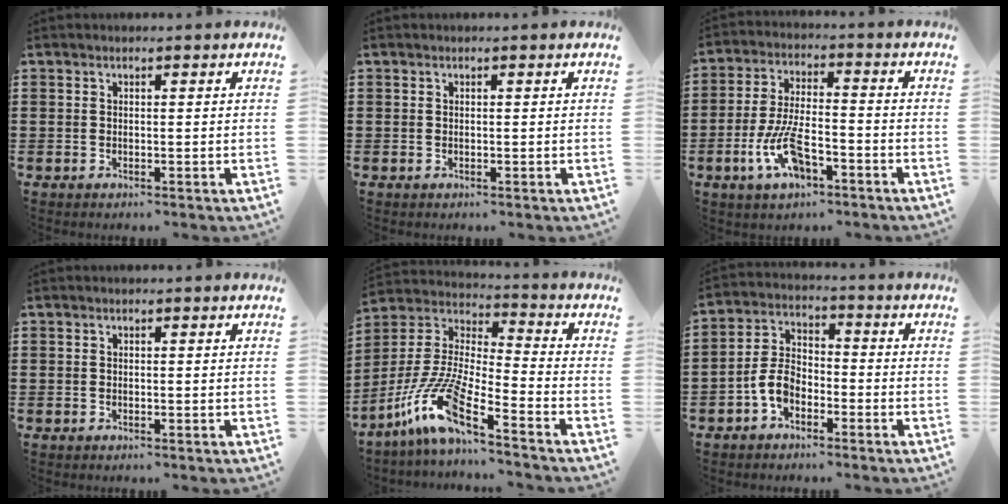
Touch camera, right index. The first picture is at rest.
{"total": 0.0}
{"total": 9.4, "force": [-3.9, 3.7, 7.7], "torque": [-0.177, -0.009, -0.073]}
{"total": 0.0}
{"total": 11.6, "force": [-8.5, 1.0, 7.8], "torque": [-0.196, -0.016, -0.179]}
{"total": 5.7, "force": [-2.5, 3.7, 3.6], "torque": [-0.093, 0.007, -0.054]}